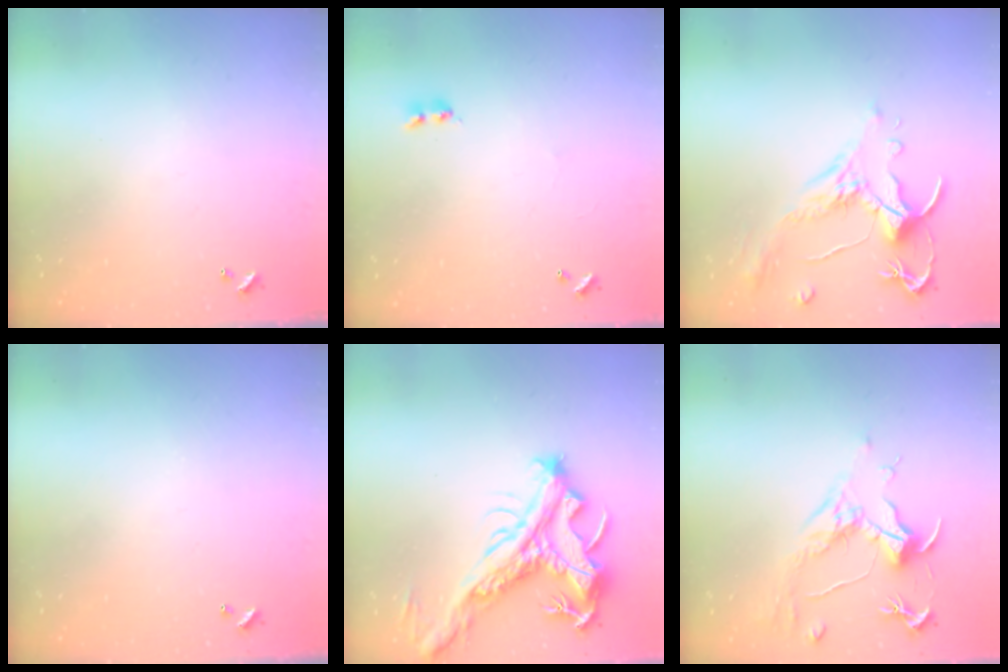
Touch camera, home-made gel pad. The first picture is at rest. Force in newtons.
{"total": 2.2, "press": 2.1, "slide": 0.6}
{"total": 1.5, "press": 1.0, "slide": 1.1}
{"total": 0.0}
{"total": 9.3, "press": 9.1, "slide": 2.0}
{"total": 1.5, "press": 1.3, "slide": 0.8}